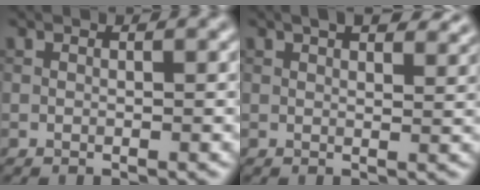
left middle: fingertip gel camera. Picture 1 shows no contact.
{"total": 4.0, "force": [2.9, 1.4, 2.3], "torque": [-0.032, 0.006, 0.034]}